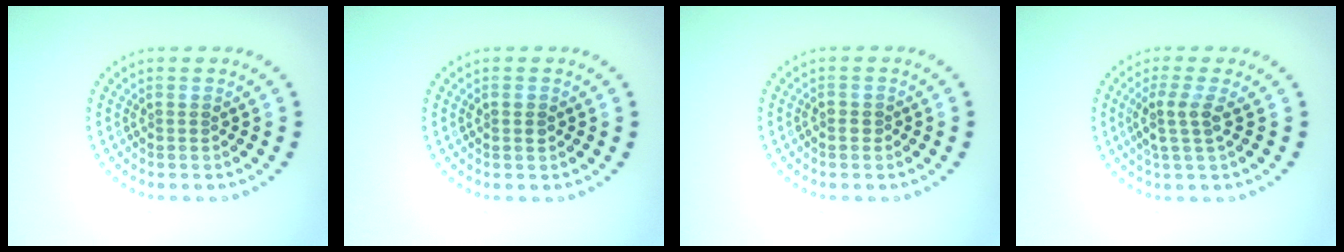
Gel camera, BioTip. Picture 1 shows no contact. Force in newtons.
{"total": 1.2, "press": 1.2, "slide": 0.0}
{"total": 0.5, "press": 0.4, "slide": 0.3}
{"total": 2.6, "press": 2.0, "slide": 1.6}